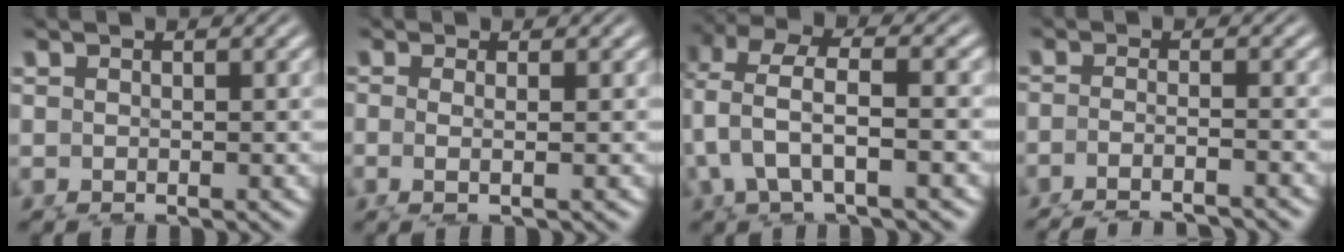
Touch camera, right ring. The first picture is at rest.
{"total": 1.5, "force": [0.0, -0.1, 1.5], "torque": [-0.051, -0.012, 0.011]}
{"total": 4.7, "force": [1.9, 2.8, 3.3], "torque": [-0.095, -0.001, 0.034]}
{"total": 2.8, "force": [-2.2, 0.8, 1.4], "torque": [-0.046, -0.021, -0.024]}